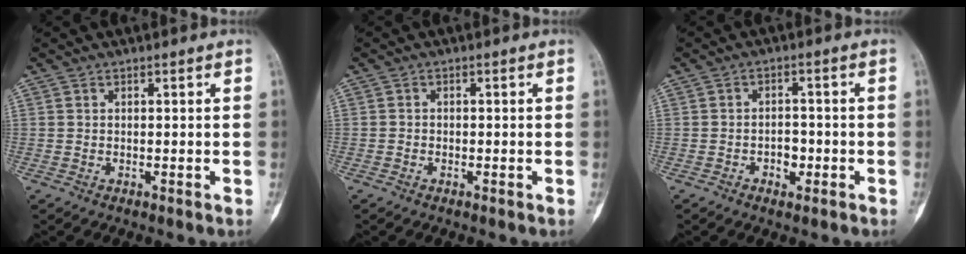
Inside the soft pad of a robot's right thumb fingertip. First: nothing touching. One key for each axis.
{"total": 0.7, "fx": -0.3, "fy": 0.6, "fz": 0.1, "tx": 0.003, "ty": 0.004, "tz": -0.009}
{"total": 3.5, "fx": -1.4, "fy": 2.4, "fz": 2.2, "tx": -0.018, "ty": 0.013, "tz": -0.021}